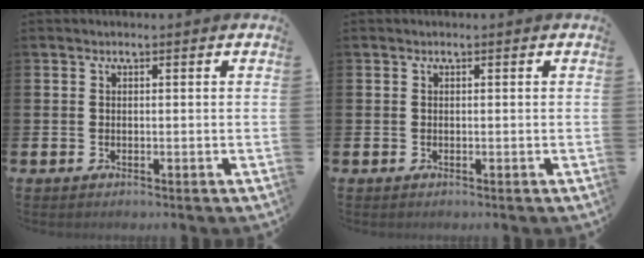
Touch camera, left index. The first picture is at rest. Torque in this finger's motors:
{"motor_torque": [-0.03, 0.03, -0.03, -0.01]}